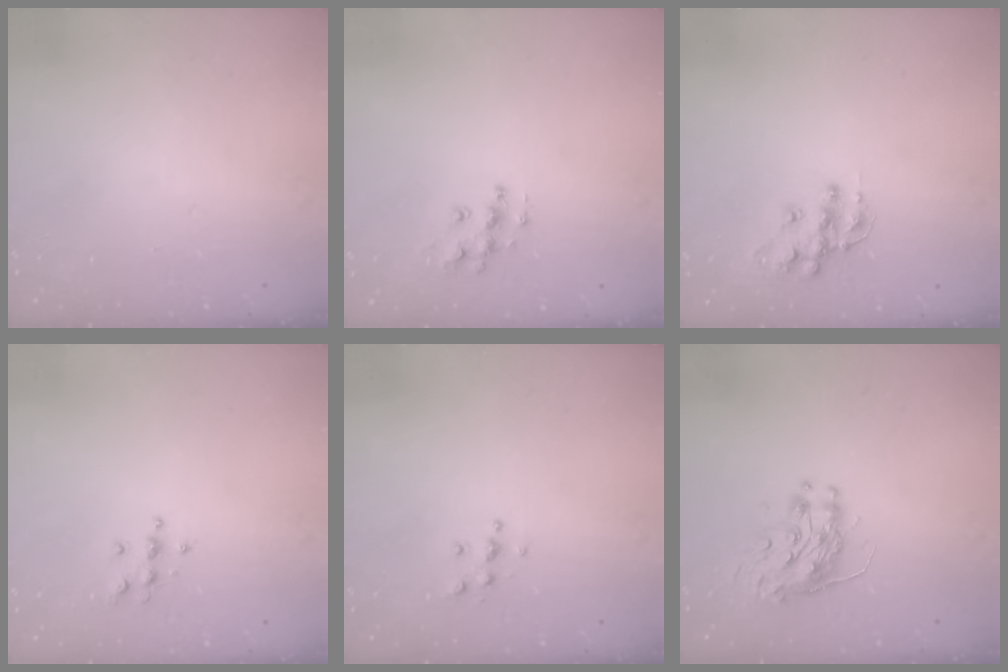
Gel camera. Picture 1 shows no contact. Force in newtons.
{"total": 8.6, "press": 8.6, "slide": 0.3}
{"total": 11.6, "press": 11.5, "slide": 0.8}
{"total": 4.8, "press": 4.8, "slide": 0.6}
{"total": 5.4, "press": 5.4, "slide": 0.5}
{"total": 9.2, "press": 9.2, "slide": 0.7}